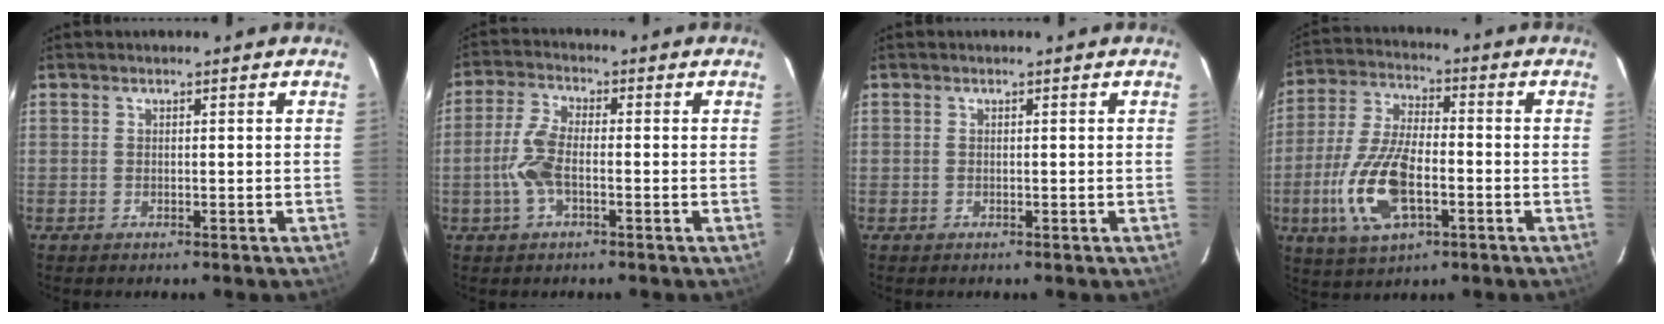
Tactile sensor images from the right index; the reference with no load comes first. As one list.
[{"total": 6.6, "force": [-1.7, 2.5, 5.8], "torque": [-0.132, 0.007, -0.036]}, {"total": 0.0}, {"total": 15.2, "force": [-4.7, 6.7, 12.8], "torque": [-0.277, -0.007, -0.087]}]